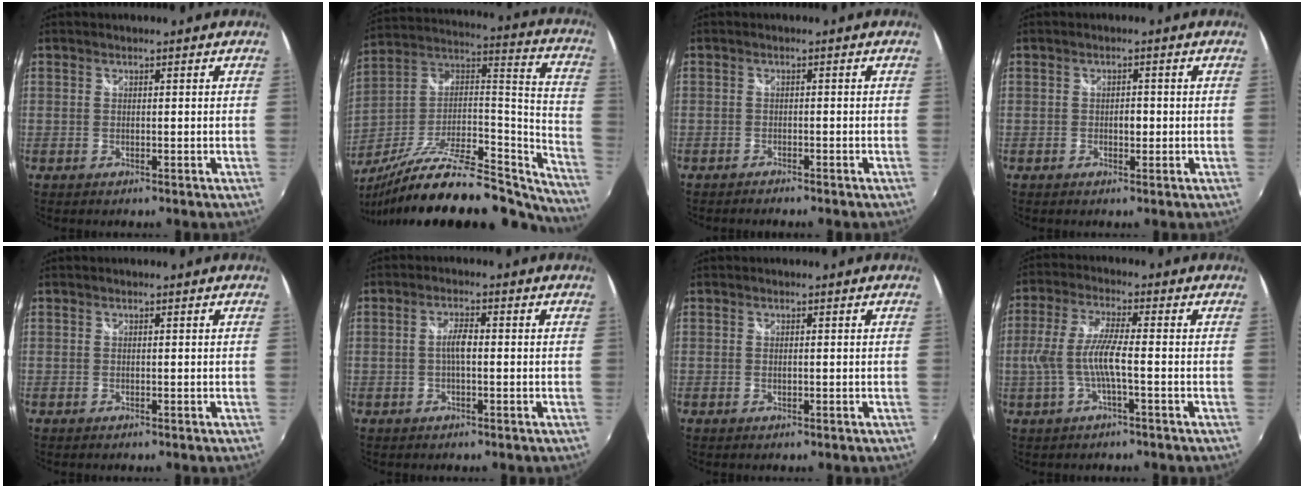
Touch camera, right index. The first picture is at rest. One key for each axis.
{"total": 29.2, "fx": -23.1, "fy": 9.3, "fz": 15.3, "tx": -0.224, "ty": 0.005, "tz": -0.357}
{"total": 2.2, "fx": -2.1, "fy": 0.5, "fz": 0.8, "tx": -0.026, "ty": -0.007, "tz": -0.034}
{"total": 1.6, "fx": -0.3, "fy": 1.1, "fz": 1.2, "tx": -0.020, "ty": 0.002, "tz": -0.006}
{"total": 0.0}
{"total": 2.9, "fx": -0.3, "fy": 0.9, "fz": 2.8, "tx": -0.053, "ty": 0.006, "tz": -0.006}
{"total": 0.8, "fx": 0.1, "fy": 0.6, "fz": 0.5, "tx": -0.010, "ty": -0.002, "tz": 0.002}
{"total": 7.9, "fx": -1.7, "fy": 0.7, "fz": 7.6, "tx": -0.164, "ty": -0.002, "tz": -0.029}